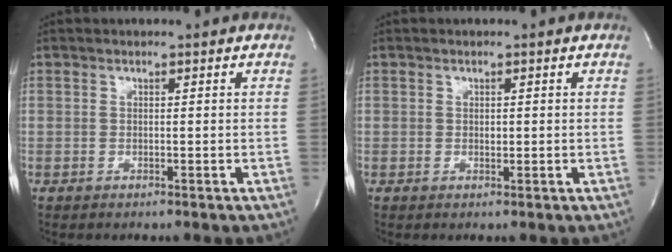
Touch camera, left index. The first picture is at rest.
{"total": 0.6, "force": [0.1, 0.4, 0.5], "torque": [-0.006, 0.000, 0.001]}